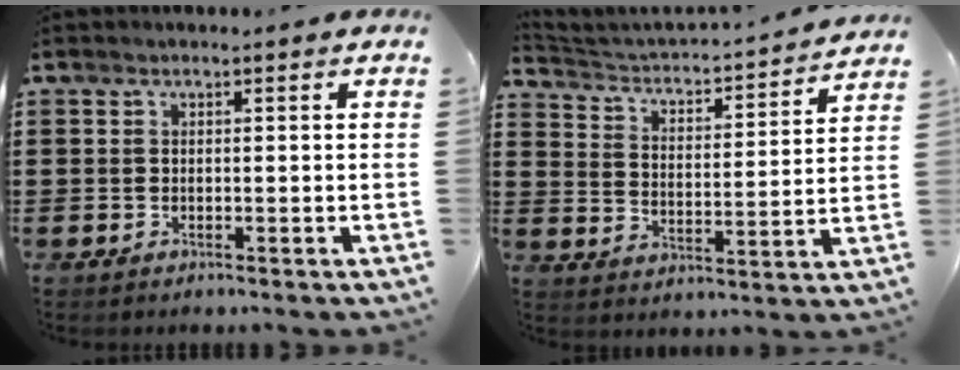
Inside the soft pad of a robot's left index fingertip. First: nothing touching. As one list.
[{"total": 2.1, "force": [2.0, 0.3, 0.5], "torque": [-0.029, -0.028, 0.022]}]